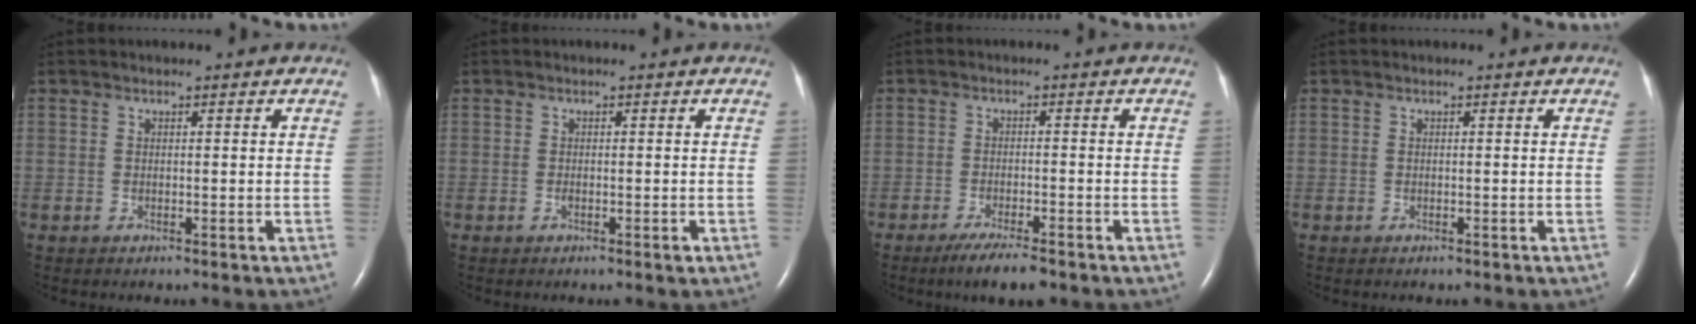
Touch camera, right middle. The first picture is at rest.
{"total": 1.1, "force": [-0.5, 0.2, 0.9], "torque": [-0.017, -0.001, -0.008]}
{"total": 5.5, "force": [-4.1, 0.8, 3.6], "torque": [-0.065, -0.012, -0.064]}
{"total": 0.0}